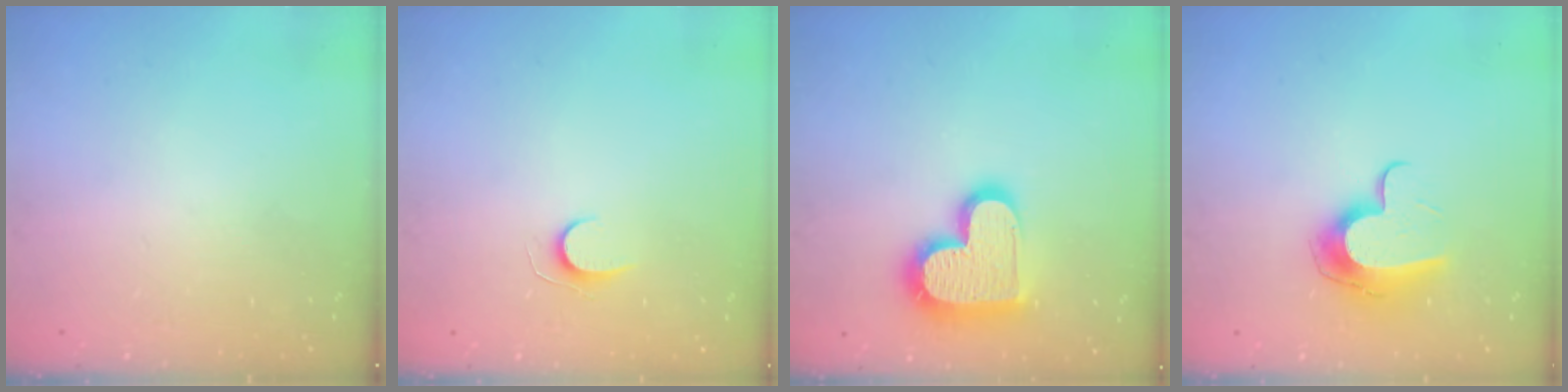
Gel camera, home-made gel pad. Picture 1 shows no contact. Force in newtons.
{"total": 5.4, "press": 5.4, "slide": 0.5}
{"total": 17.7, "press": 17.6, "slide": 1.3}
{"total": 11.5, "press": 11.5, "slide": 0.4}